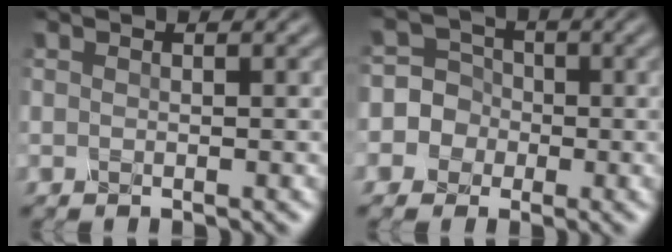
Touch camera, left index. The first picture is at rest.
{"total": 6.5, "force": [-1.3, 6.3, 1.0], "torque": [-0.008, 0.027, -0.054]}